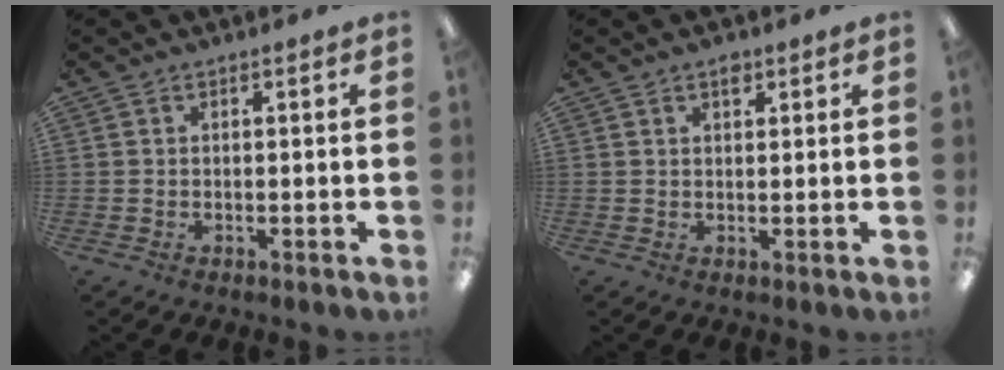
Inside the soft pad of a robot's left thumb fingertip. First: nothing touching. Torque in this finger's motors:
{"motor_torque": [-0.12, 0.02, -0.22, 0.08, 0.00]}